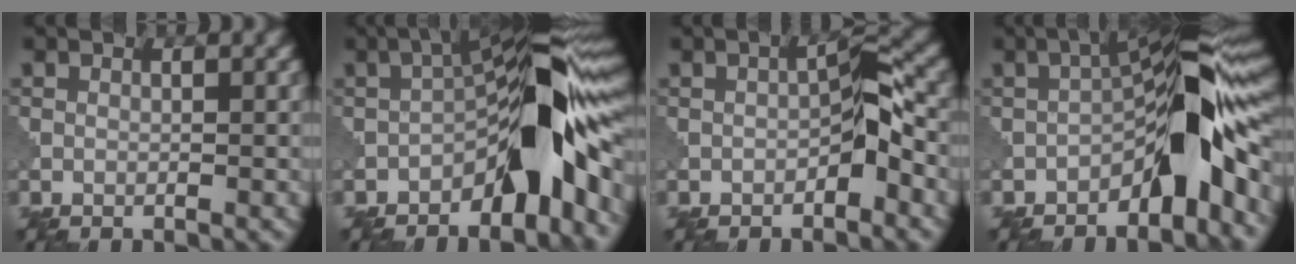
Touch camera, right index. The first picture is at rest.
{"total": 11.4, "force": [-4.0, 4.1, 9.8], "torque": [-0.132, 0.020, -0.078]}
{"total": 3.1, "force": [-1.3, 1.1, 2.6], "torque": [-0.038, 0.012, -0.025]}
{"total": 9.8, "force": [-3.6, 3.2, 8.5], "torque": [-0.108, 0.025, -0.077]}